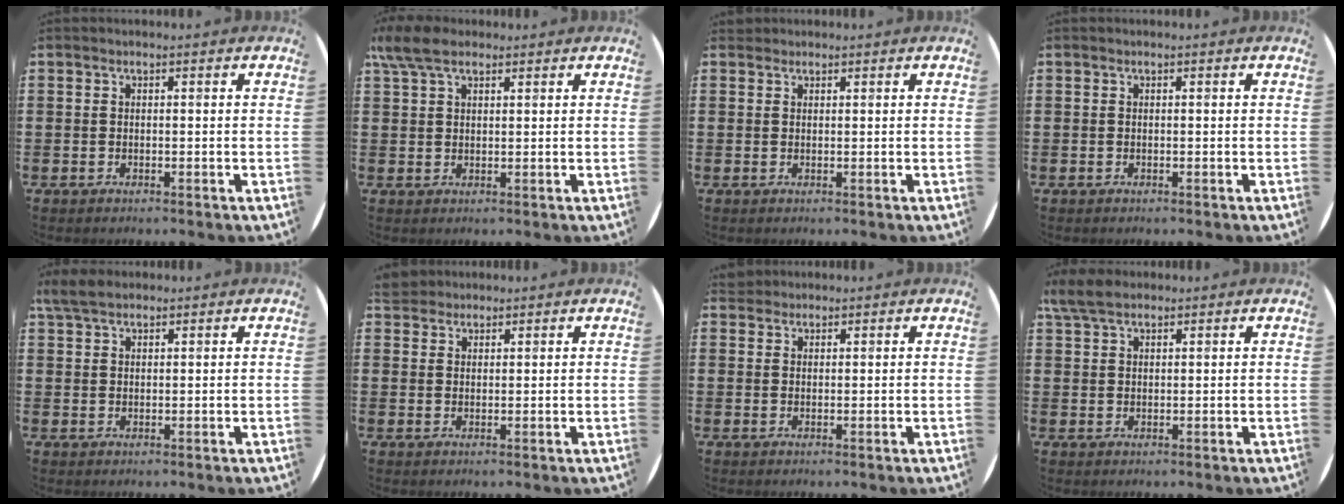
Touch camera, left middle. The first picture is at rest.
{"total": 4.7, "force": [3.3, 2.0, 2.8], "torque": [-0.055, 0.003, 0.059]}
{"total": 0.7, "force": [0.7, 0.3, -0.1], "torque": [0.009, 0.000, 0.012]}
{"total": 0.0}
{"total": 3.2, "force": [2.6, 1.2, 1.5], "torque": [-0.027, 0.004, 0.048]}
{"total": 2.6, "force": [2.4, 0.9, 0.0], "torque": [0.003, 0.000, 0.046]}
{"total": 1.6, "force": [1.5, 0.6, -0.1], "torque": [-0.002, 0.006, 0.030]}
{"total": 4.0, "force": [3.2, 1.4, 2.0], "torque": [-0.038, 0.001, 0.058]}